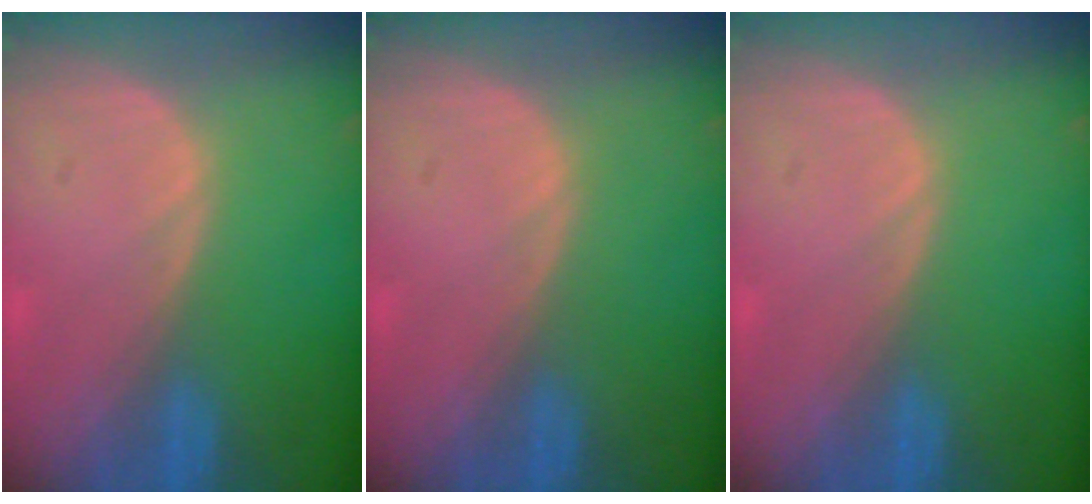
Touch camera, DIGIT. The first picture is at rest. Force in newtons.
{"total": 0.0}
{"total": 0.0}